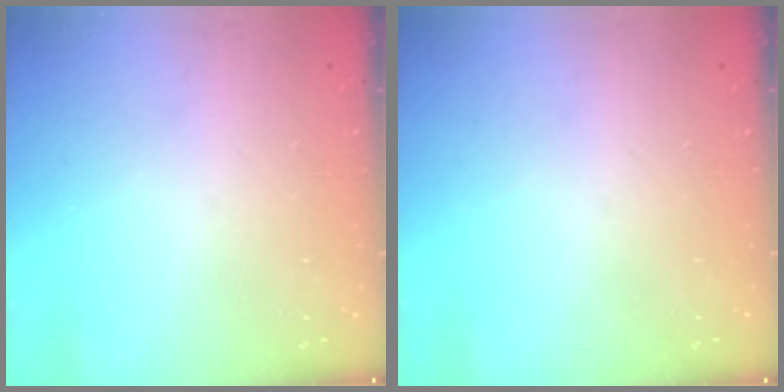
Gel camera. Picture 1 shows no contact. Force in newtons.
{"total": 0.0}